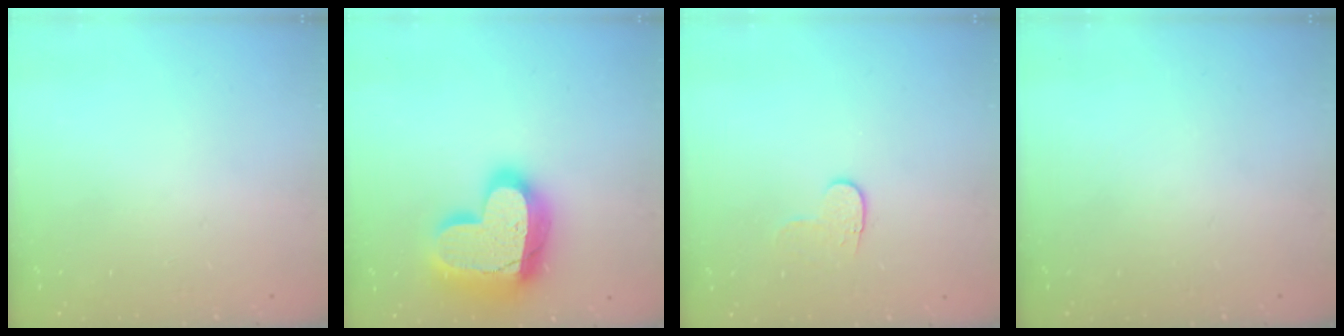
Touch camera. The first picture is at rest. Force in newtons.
{"total": 23.3, "press": 23.2, "slide": 1.9}
{"total": 4.2, "press": 4.2, "slide": 0.5}
{"total": 0.0}